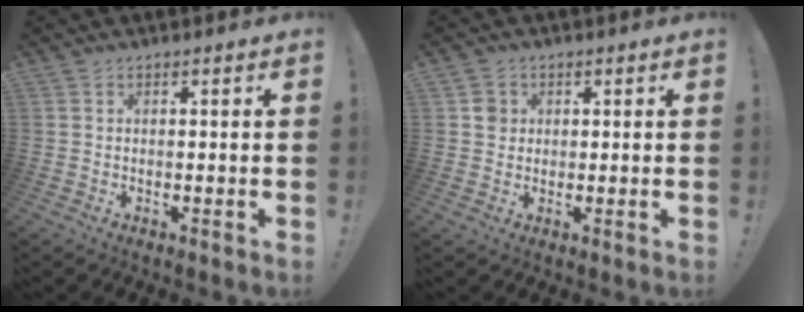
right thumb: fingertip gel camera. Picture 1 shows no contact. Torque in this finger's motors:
{"motor_torque": [0.00, -0.10, -0.06, 0.16, 0.03]}